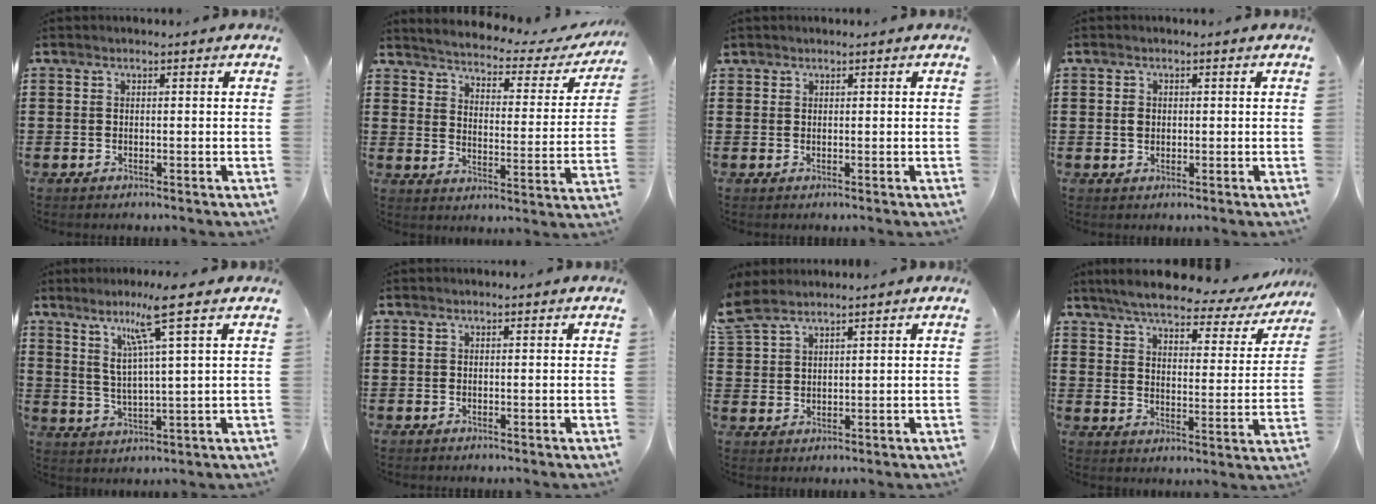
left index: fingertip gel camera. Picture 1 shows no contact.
{"total": 2.8, "force": [2.7, 0.0, 0.7], "torque": [-0.036, -0.028, 0.035]}
{"total": 0.7, "force": [0.6, 0.4, 0.0], "torque": [-0.003, 0.001, 0.012]}
{"total": 1.6, "force": [0.3, 1.2, 1.0], "torque": [-0.022, 0.007, 0.004]}
{"total": 8.3, "force": [5.1, -0.4, 6.6], "torque": [-0.133, -0.008, 0.082]}
{"total": 0.0}
{"total": 3.7, "force": [3.1, 1.5, 1.4], "torque": [-0.040, 0.000, 0.058]}
{"total": 5.9, "force": [5.3, 0.8, 2.4], "torque": [-0.073, -0.028, 0.089]}